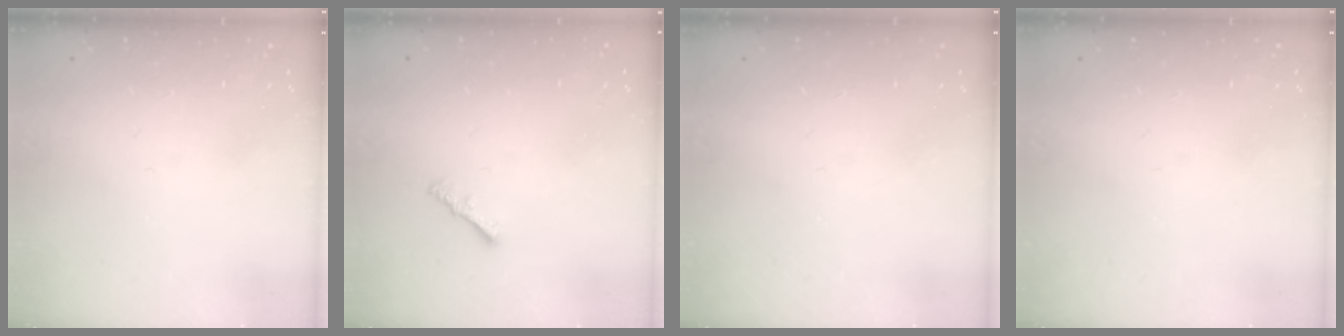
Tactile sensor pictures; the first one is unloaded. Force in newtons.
{"total": 1.6, "press": 1.5, "slide": 0.5}
{"total": 0.0}
{"total": 0.0}